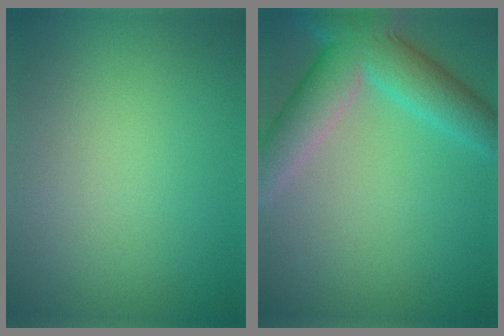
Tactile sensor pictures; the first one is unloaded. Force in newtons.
{"total": 8.2, "press": 8.1, "slide": 0.6}